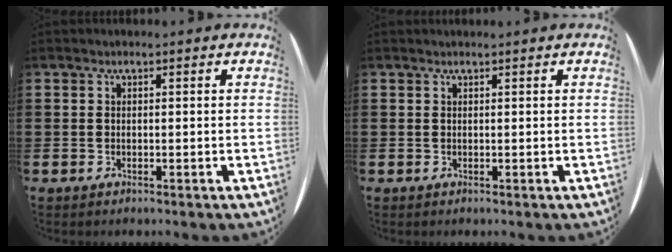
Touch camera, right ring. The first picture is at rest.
{"total": 0.0}